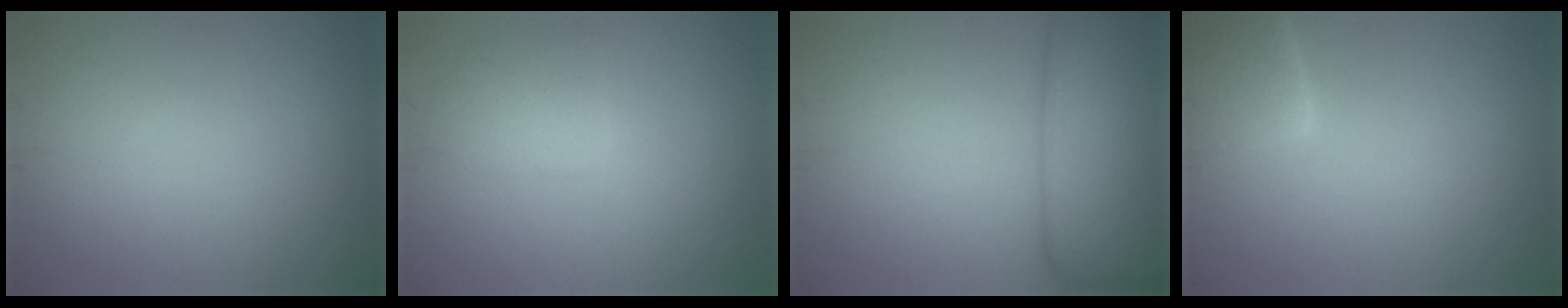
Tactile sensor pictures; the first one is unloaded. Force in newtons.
{"total": 2.4, "press": 2.4, "slide": 0.2}
{"total": 7.1, "press": 7.1, "slide": 0.6}
{"total": 4.1, "press": 4.1, "slide": 0.3}